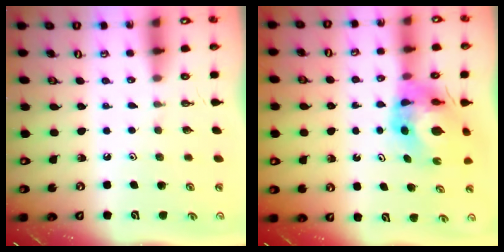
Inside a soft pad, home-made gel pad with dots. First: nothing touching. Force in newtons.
{"total": 8.0, "press": 7.9, "slide": 0.9}